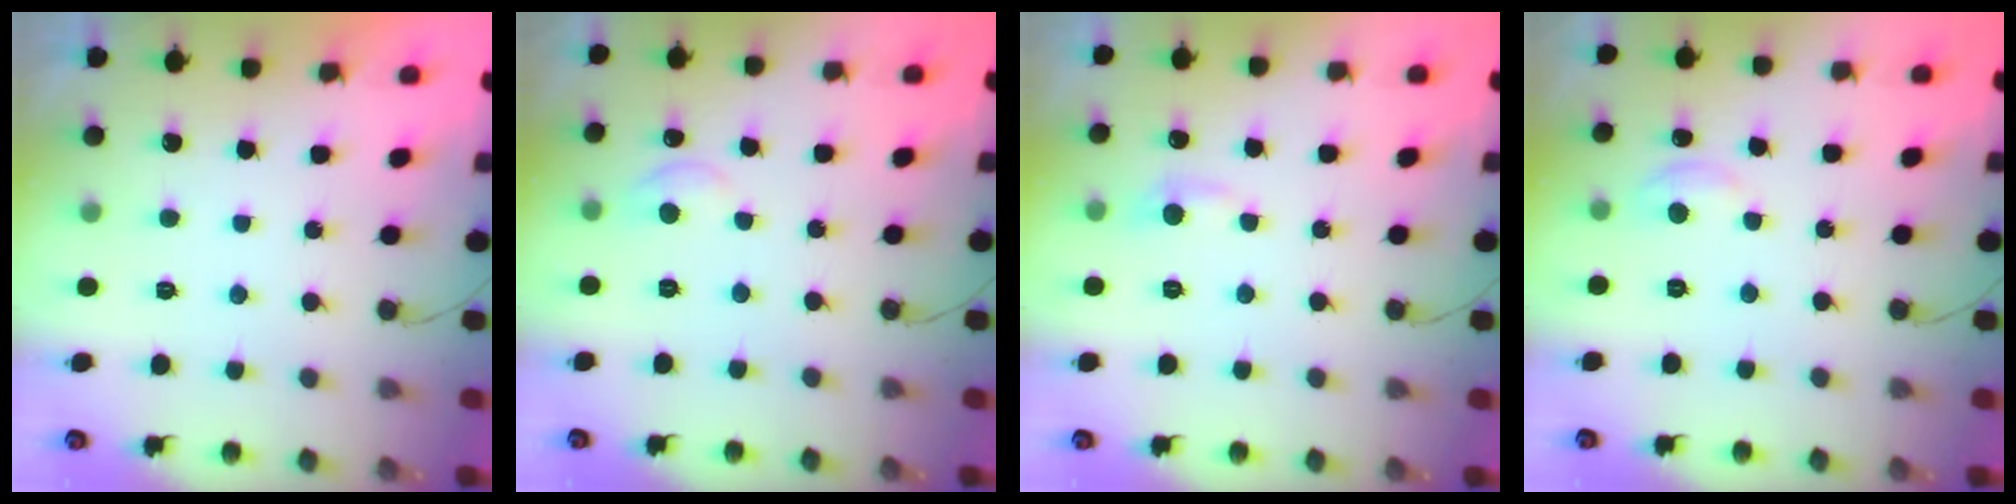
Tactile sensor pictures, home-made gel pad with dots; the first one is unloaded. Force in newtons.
{"total": 6.8, "press": 6.7, "slide": 0.7}
{"total": 4.3, "press": 4.3, "slide": 0.6}
{"total": 3.6, "press": 3.5, "slide": 0.4}